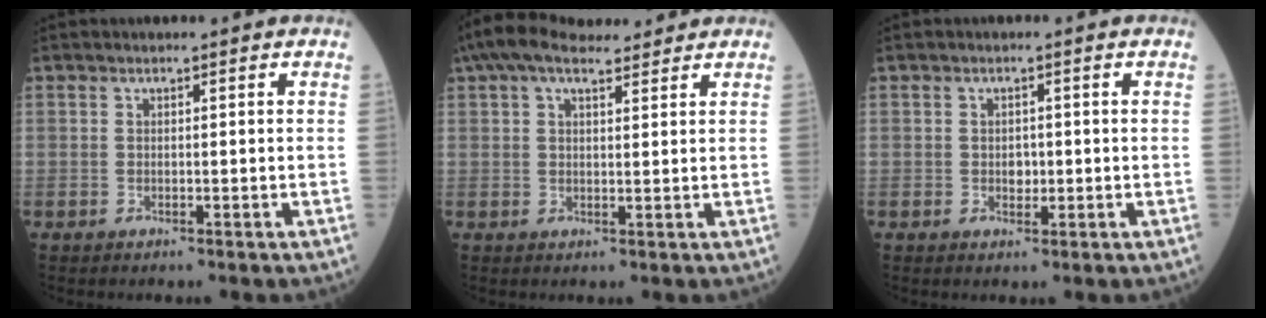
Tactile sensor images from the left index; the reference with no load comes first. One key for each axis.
{"total": 8.5, "fx": 7.0, "fy": 2.3, "fz": 4.2, "tx": -0.082, "ty": 0.041, "tz": 0.119}
{"total": 1.5, "fx": -0.3, "fy": 1.2, "fz": 0.9, "tx": -0.015, "ty": -0.003, "tz": -0.003}